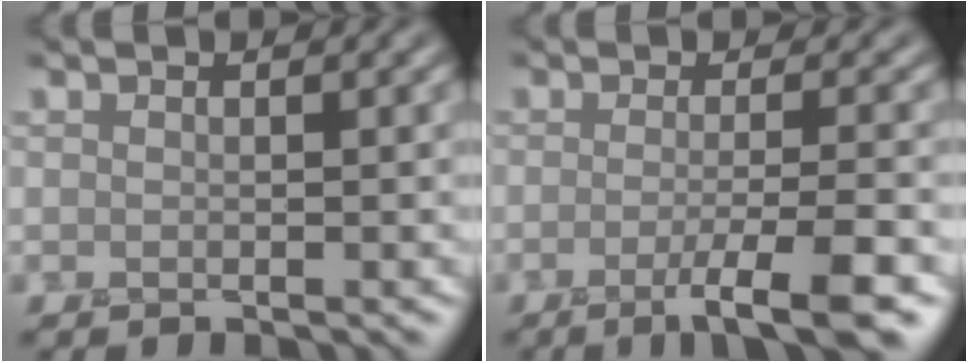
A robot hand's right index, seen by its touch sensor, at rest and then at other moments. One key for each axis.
{"total": 5.1, "fx": -2.4, "fy": 0.8, "fz": 4.5, "tx": -0.066, "ty": -0.006, "tz": -0.046}